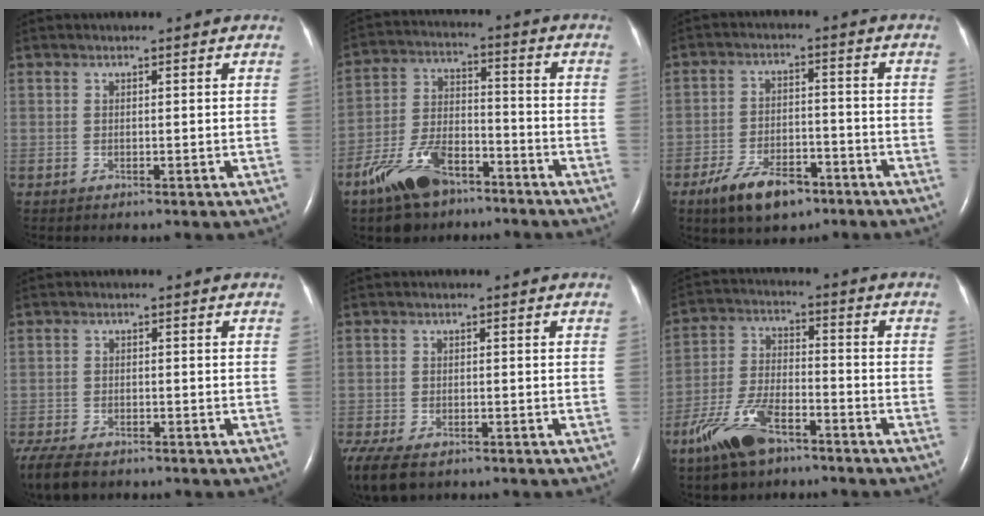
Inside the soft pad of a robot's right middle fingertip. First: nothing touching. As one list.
[{"total": 11.5, "force": [-7.9, 5.3, 6.5], "torque": [-0.146, 0.000, -0.146]}, {"total": 8.9, "force": [-5.9, 3.9, 5.5], "torque": [-0.107, -0.004, -0.099]}, {"total": 8.9, "force": [-6.9, 3.5, 4.4], "torque": [-0.093, -0.016, -0.111]}, {"total": 12.4, "force": [-8.1, 6.6, 6.6], "torque": [-0.182, -0.022, -0.119]}, {"total": 10.6, "force": [-7.2, 4.1, 6.7], "torque": [-0.155, -0.005, -0.138]}]